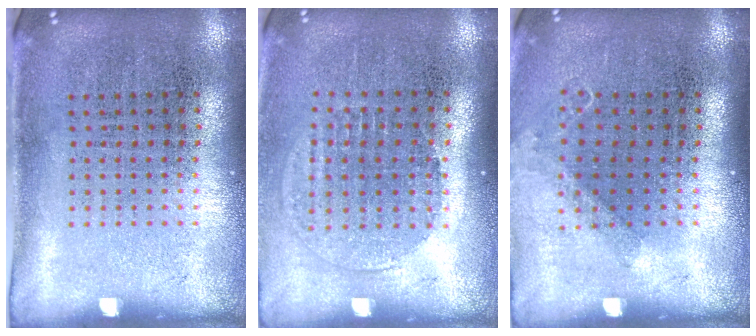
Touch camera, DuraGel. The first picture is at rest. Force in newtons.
{"total": 1.3, "press": 1.2, "slide": 0.5}
{"total": 0.8, "press": 0.8, "slide": 0.3}